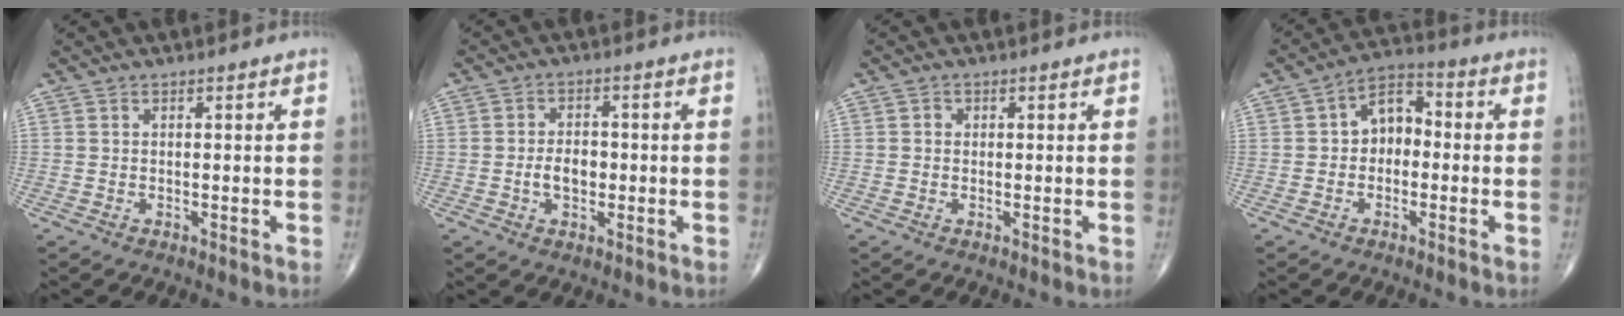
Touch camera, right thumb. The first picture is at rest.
{"total": 4.6, "force": [-0.8, 3.0, 3.5], "torque": [-0.051, 0.009, -0.016]}
{"total": 0.8, "force": [0.1, 0.8, 0.3], "torque": [0.001, 0.002, -0.001]}
{"total": 7.4, "force": [-0.2, 5.3, 5.2], "torque": [-0.055, 0.030, -0.019]}